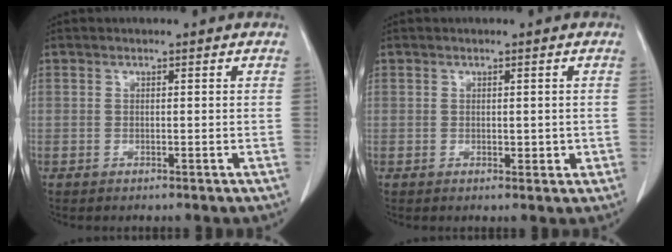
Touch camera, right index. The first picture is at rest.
{"total": 1.6, "force": [0.0, 1.0, 1.2], "torque": [-0.012, -0.002, 0.002]}